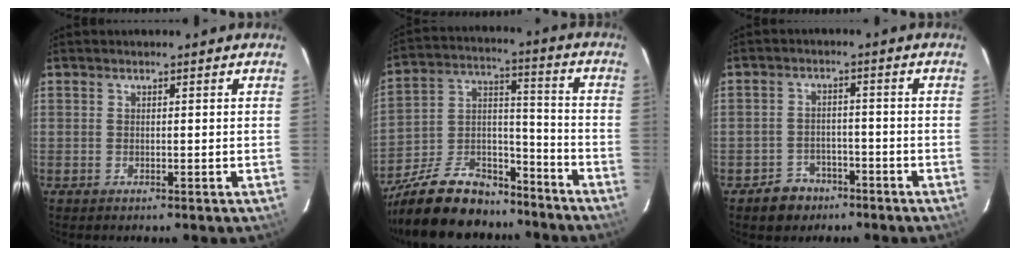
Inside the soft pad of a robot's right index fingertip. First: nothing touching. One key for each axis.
{"total": 22.5, "fx": -17.0, "fy": 10.6, "fz": 10.2, "tx": -0.226, "ty": 0.033, "tz": -0.267}
{"total": 5.7, "fx": -3.8, "fy": 4.1, "fz": 0.9, "tx": -0.033, "ty": 0.018, "tz": -0.050}